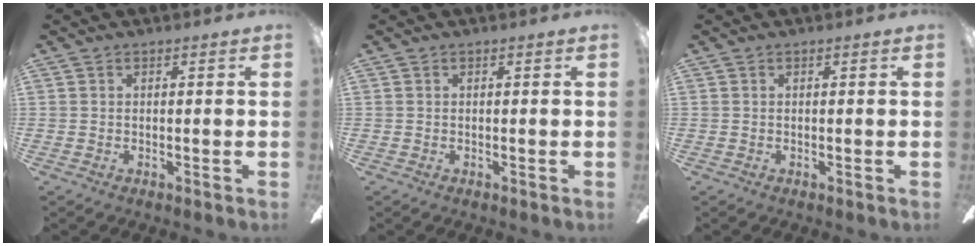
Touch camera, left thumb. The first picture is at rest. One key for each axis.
{"total": 0.0}
{"total": 0.0}